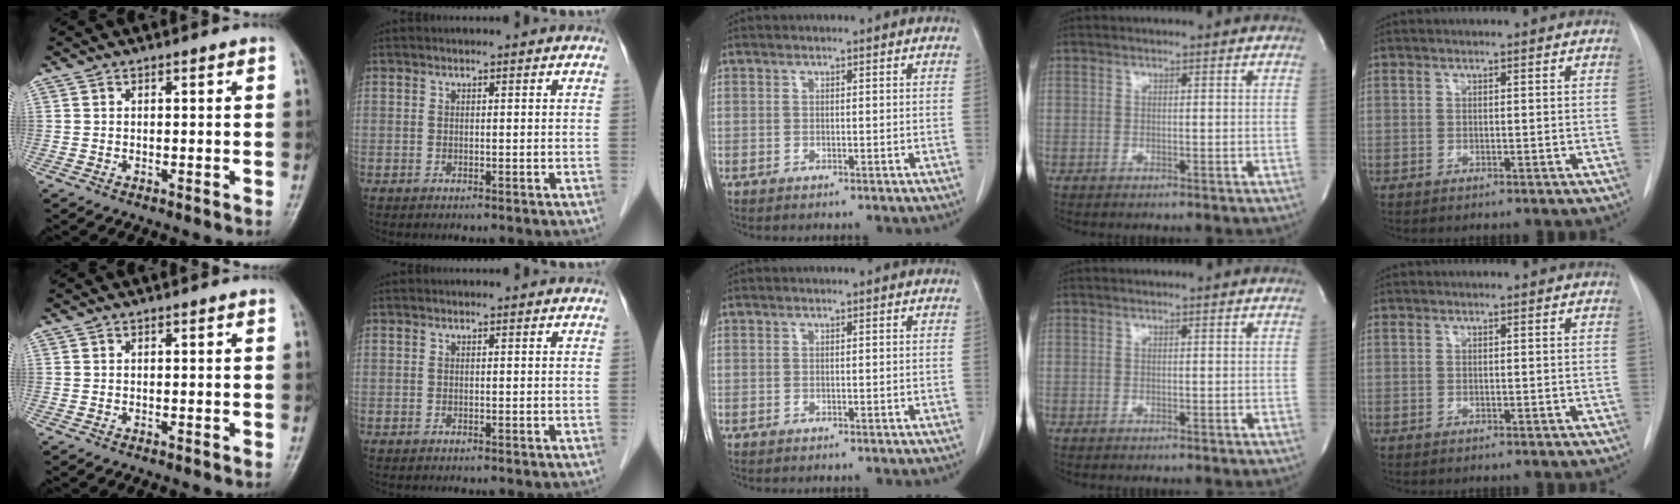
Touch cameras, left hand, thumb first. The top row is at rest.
{}